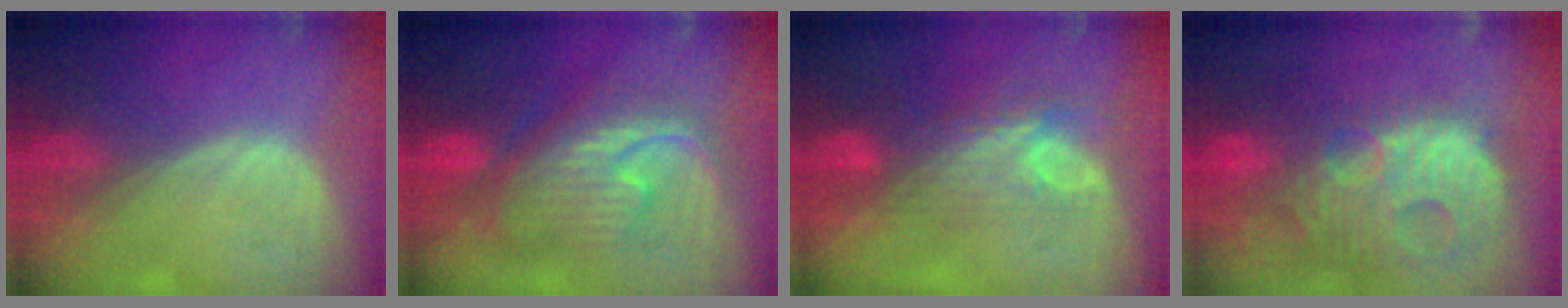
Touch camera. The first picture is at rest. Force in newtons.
{"total": 10.3, "press": 10.2, "slide": 0.9}
{"total": 7.8, "press": 6.8, "slide": 3.8}
{"total": 14.6, "press": 12.7, "slide": 7.3}